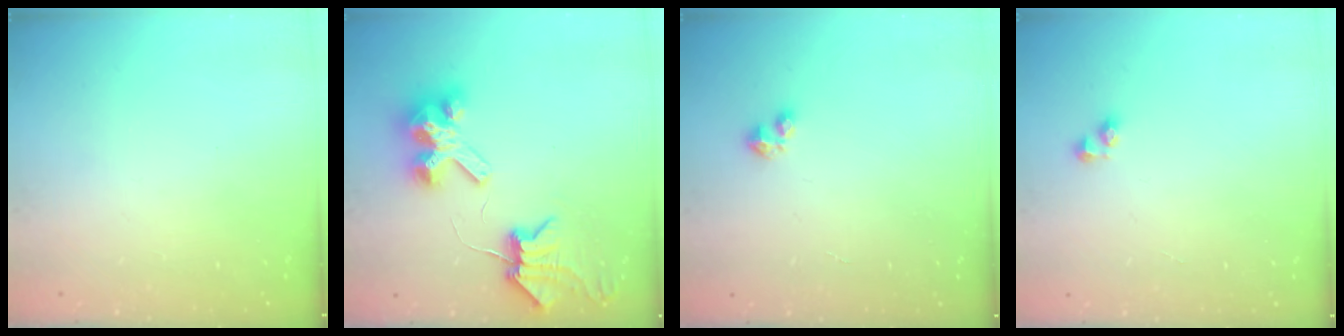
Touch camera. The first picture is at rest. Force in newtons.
{"total": 8.8, "press": 8.7, "slide": 1.2}
{"total": 2.4, "press": 2.4, "slide": 0.5}
{"total": 2.5, "press": 2.5, "slide": 0.2}